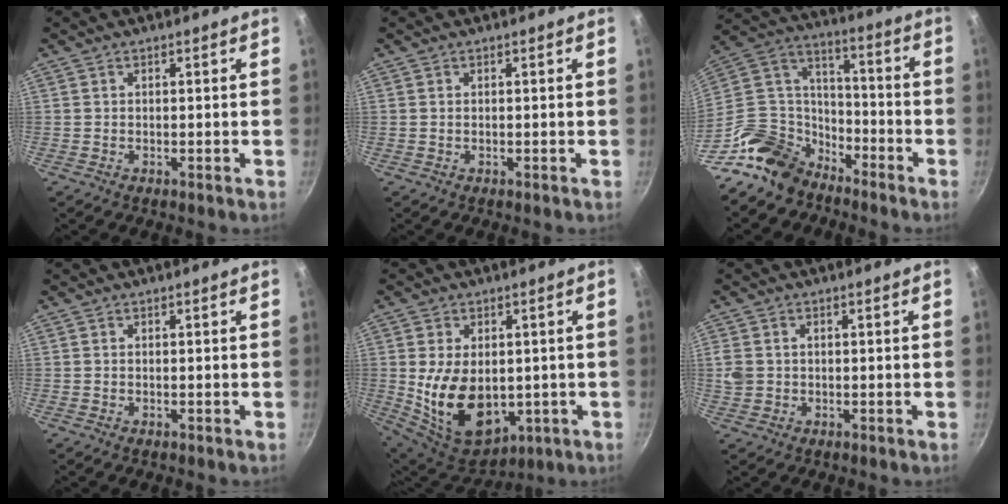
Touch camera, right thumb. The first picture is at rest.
{"total": 0.0}
{"total": 16.0, "force": [-11.4, 9.8, 5.6], "torque": [-0.073, 0.097, -0.223]}
{"total": 0.0}
{"total": 16.0, "force": [-0.6, 10.7, 11.8], "torque": [-0.187, -0.022, 0.016]}
{"total": 3.7, "force": [0.3, 3.1, 1.9], "torque": [-0.033, 0.002, 0.008]}